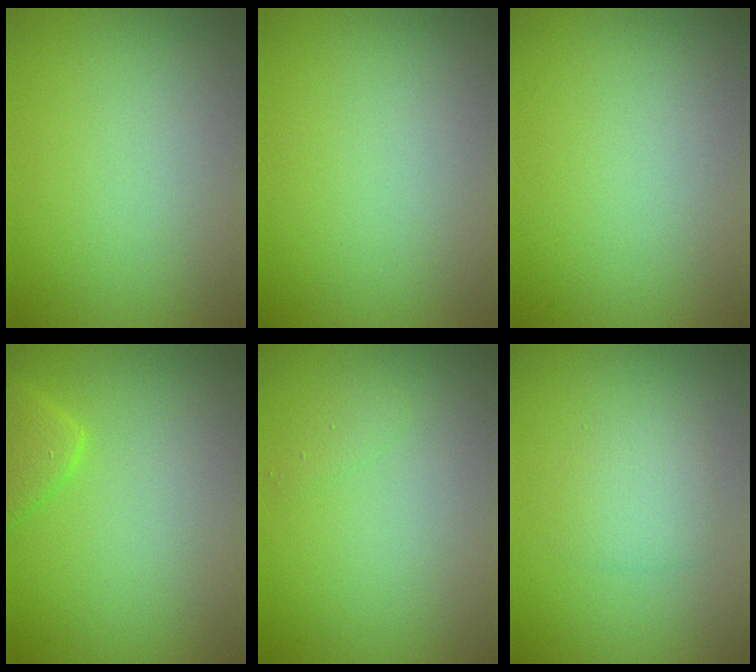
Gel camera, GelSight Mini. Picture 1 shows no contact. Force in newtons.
{"total": 0.0}
{"total": 0.0}
{"total": 2.5, "press": 2.5, "slide": 0.4}
{"total": 0.8, "press": 0.8, "slide": 0.0}
{"total": 1.9, "press": 1.9, "slide": 0.1}